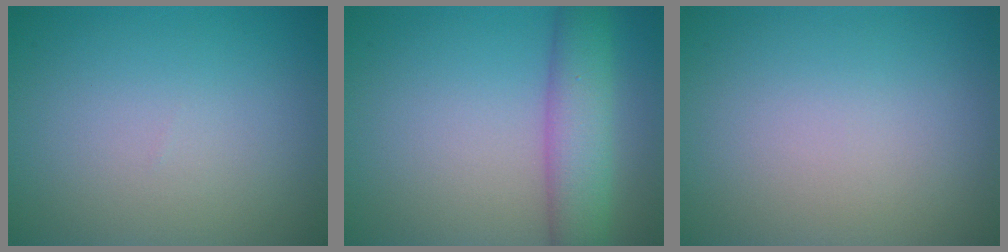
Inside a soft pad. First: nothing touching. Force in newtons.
{"total": 5.2, "press": 5.2, "slide": 0.2}
{"total": 0.0}